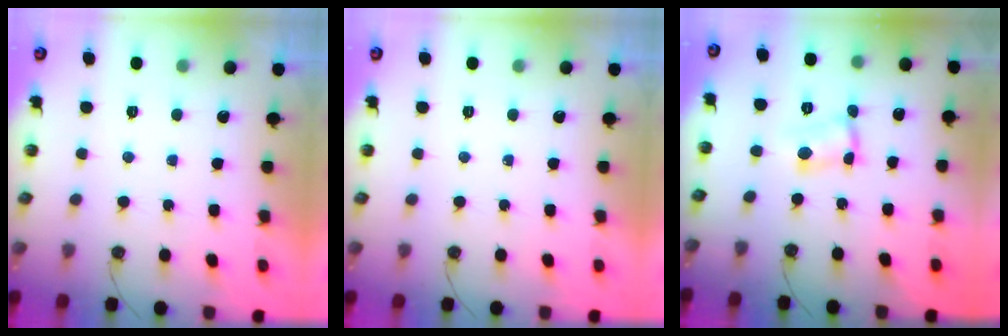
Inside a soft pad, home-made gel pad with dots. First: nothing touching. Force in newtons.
{"total": 0.0}
{"total": 1.8, "press": 1.6, "slide": 0.7}